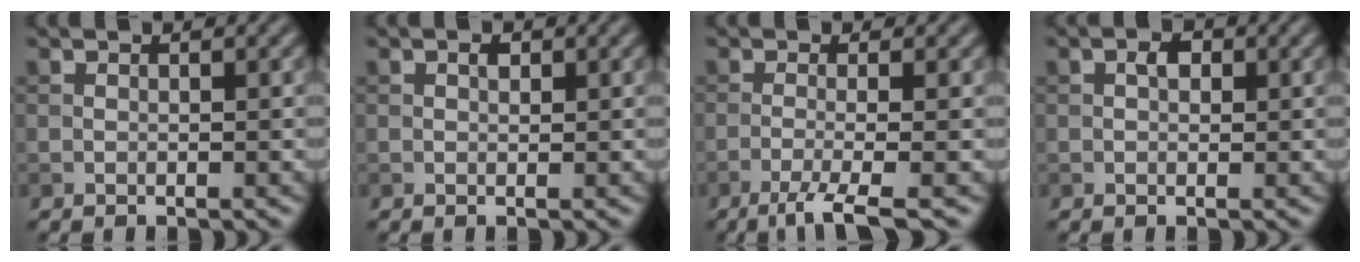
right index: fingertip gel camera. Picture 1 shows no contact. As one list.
[{"total": 0.7, "force": [0.3, 0.4, 0.5], "torque": [-0.008, 0.001, 0.003]}, {"total": 3.8, "force": [-2.0, 0.6, 3.2], "torque": [-0.052, -0.001, -0.050]}, {"total": 1.4, "force": [0.2, 0.9, 1.1], "torque": [-0.015, 0.002, 0.001]}]